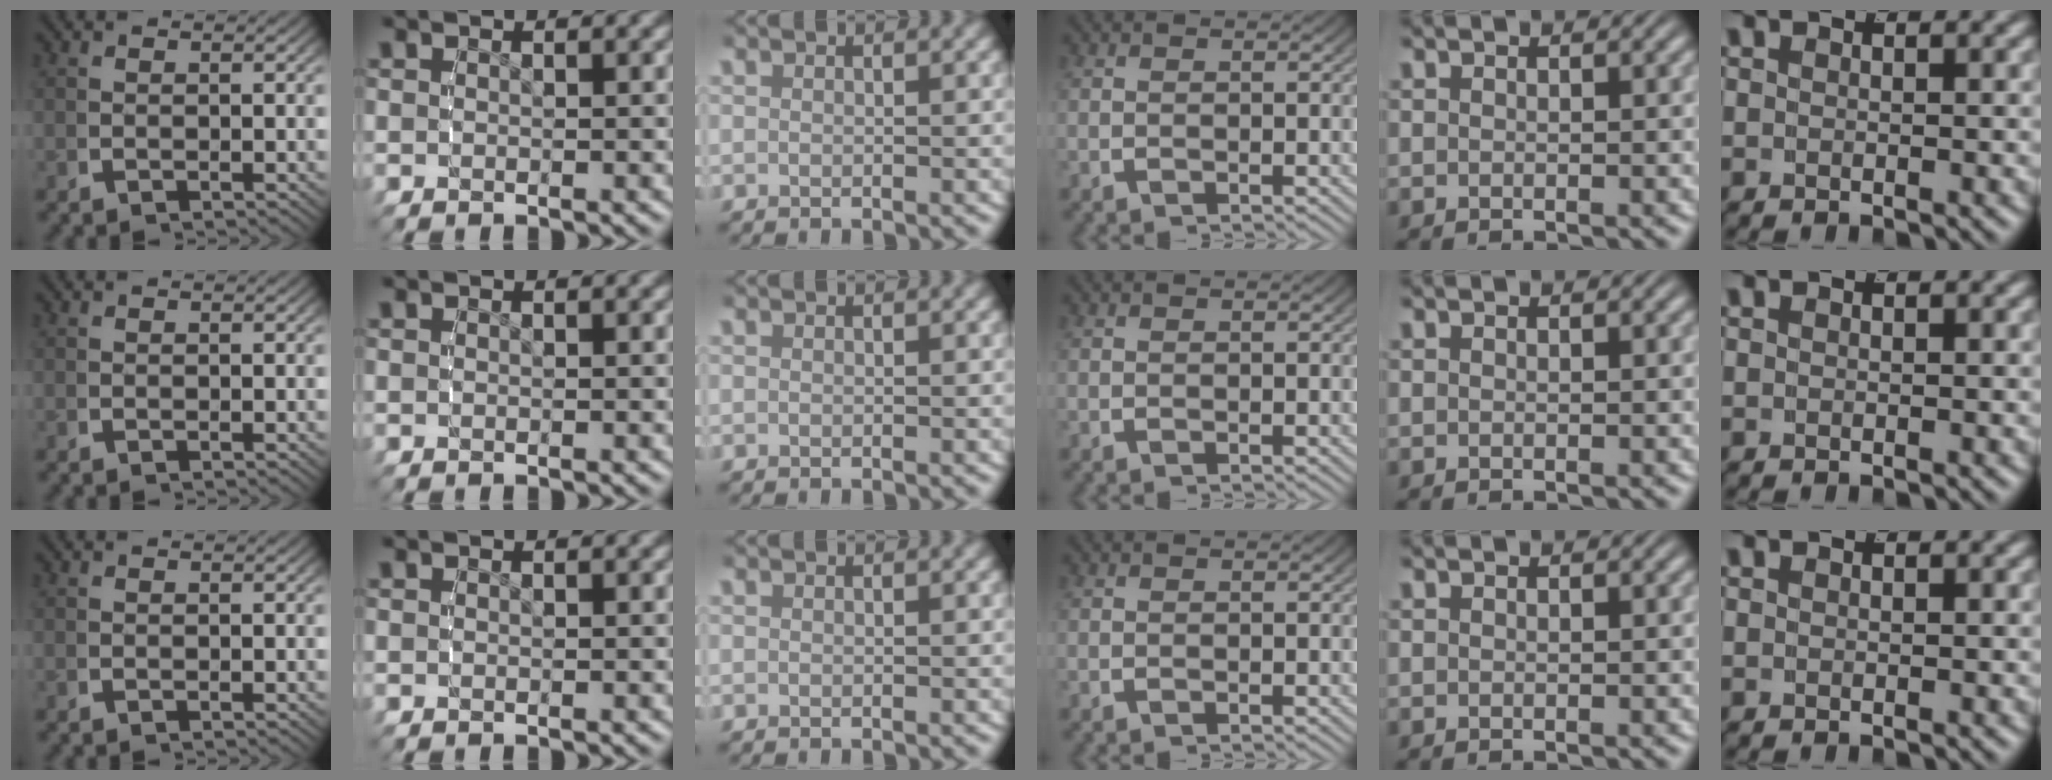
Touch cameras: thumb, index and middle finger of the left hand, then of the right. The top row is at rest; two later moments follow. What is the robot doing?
{"motion": "reach", "object": "markers"}